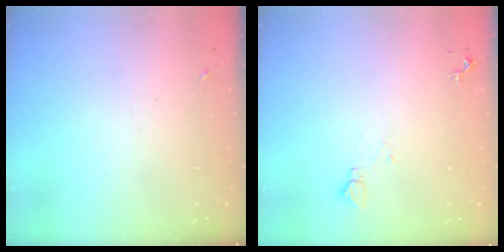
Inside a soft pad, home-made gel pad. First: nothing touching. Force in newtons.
{"total": 6.1, "press": 6.0, "slide": 0.8}